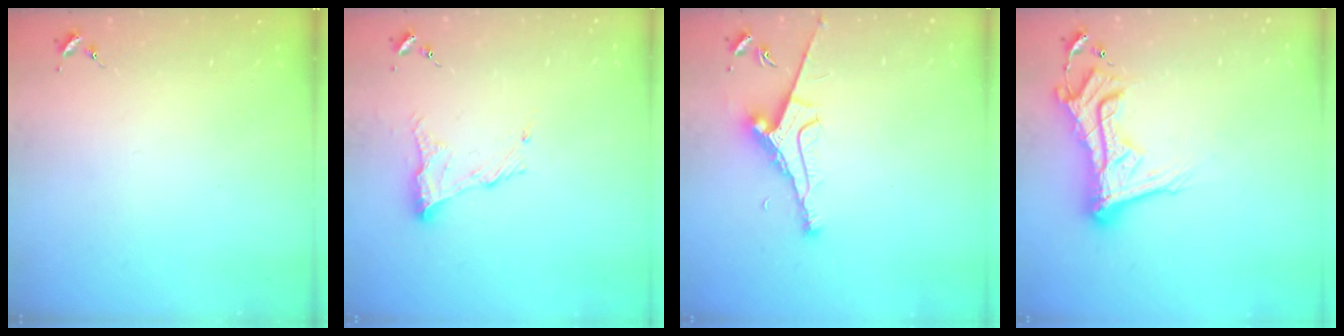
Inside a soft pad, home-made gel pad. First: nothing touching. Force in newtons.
{"total": 10.9, "press": 10.9, "slide": 0.6}
{"total": 8.8, "press": 8.7, "slide": 1.4}
{"total": 16.2, "press": 16.1, "slide": 1.6}